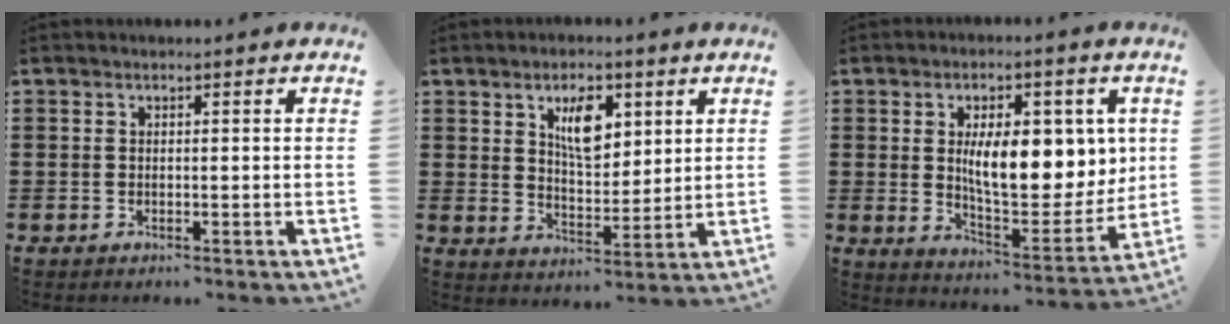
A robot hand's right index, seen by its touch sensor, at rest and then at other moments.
{"total": 6.8, "force": [3.2, 3.4, 5.0], "torque": [-0.086, 0.001, 0.051]}
{"total": 12.6, "force": [2.6, 5.9, 10.8], "torque": [-0.167, 0.000, 0.043]}